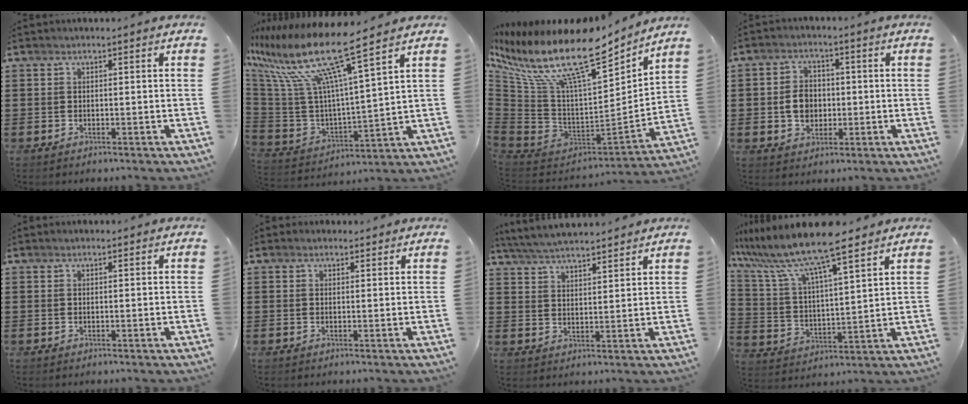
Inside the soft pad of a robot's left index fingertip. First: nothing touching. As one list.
[{"total": 14.3, "force": [10.1, 1.2, 10.1], "torque": [-0.224, -0.070, 0.163]}, {"total": 17.7, "force": [11.4, 5.4, 12.4], "torque": [-0.260, -0.077, 0.185]}, {"total": 5.1, "force": [-0.4, 4.0, 3.2], "torque": [-0.053, 0.004, -0.014]}, {"total": 0.5, "force": [0.4, 0.2, 0.3], "torque": [-0.006, 0.002, 0.008]}, {"total": 1.1, "force": [1.0, 0.5, 0.2], "torque": [-0.005, 0.004, 0.020]}, {"total": 4.9, "force": [4.8, 0.1, 1.1], "torque": [-0.038, -0.020, 0.086]}, {"total": 10.1, "force": [8.7, 0.3, 5.2], "torque": [-0.136, -0.047, 0.144]}]